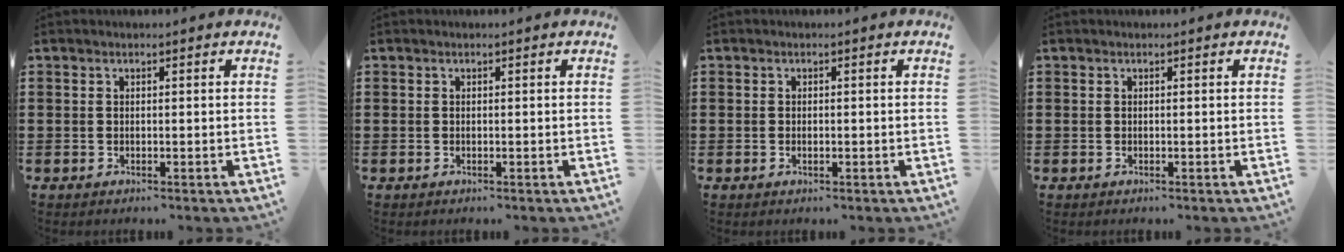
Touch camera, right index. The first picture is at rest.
{"total": 0.0}
{"total": 0.5, "force": [-0.2, 0.3, 0.4], "torque": [-0.009, -0.002, -0.002]}
{"total": 0.0}